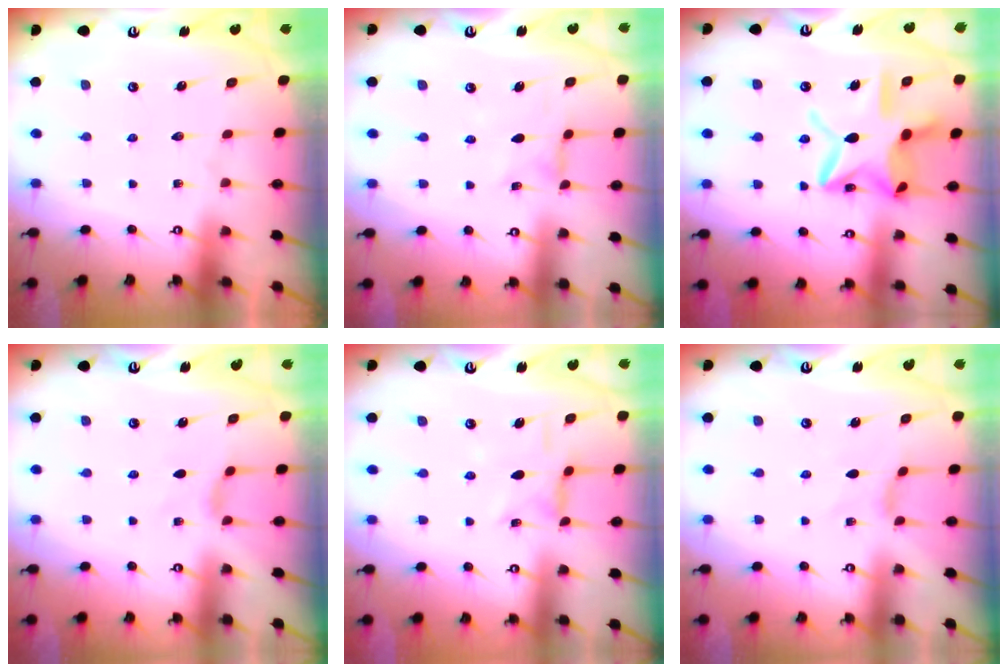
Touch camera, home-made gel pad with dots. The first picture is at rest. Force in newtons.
{"total": 1.3, "press": 1.3, "slide": 0.3}
{"total": 16.5, "press": 16.4, "slide": 1.4}
{"total": 2.1, "press": 2.0, "slide": 0.5}
{"total": 5.1, "press": 5.1, "slide": 0.3}
{"total": 0.0}